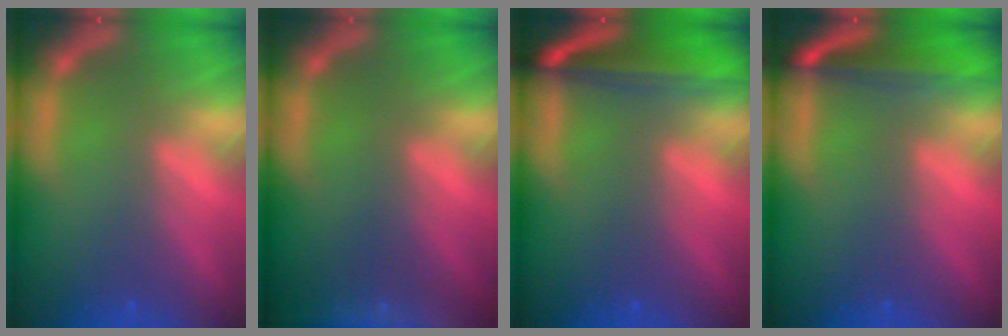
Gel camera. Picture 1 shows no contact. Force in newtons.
{"total": 8.5}
{"total": 7.1}
{"total": 5.5}